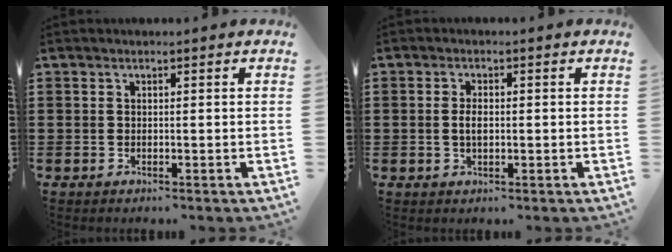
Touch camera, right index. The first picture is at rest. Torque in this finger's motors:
{"motor_torque": [2.13, 0.00, 0.05, 0.08]}